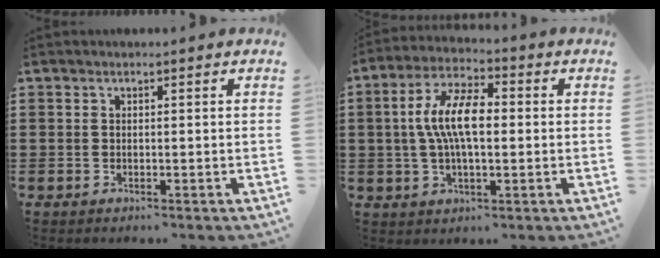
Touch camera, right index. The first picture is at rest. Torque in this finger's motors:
{"motor_torque": [1.53, -0.61, 0.58, 0.21]}